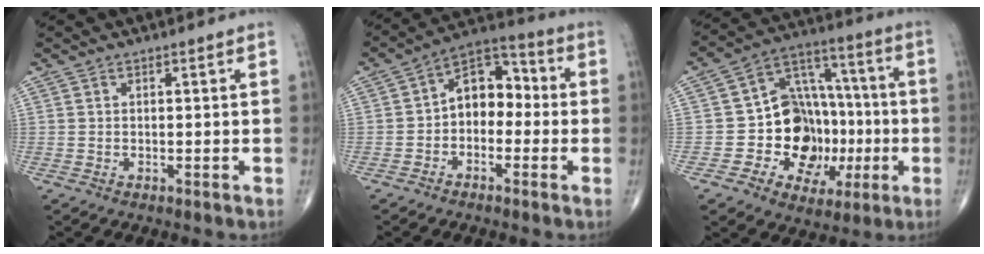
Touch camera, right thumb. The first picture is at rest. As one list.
[{"total": 9.5, "force": [-0.8, 6.6, 6.8], "torque": [-0.071, 0.042, -0.035]}, {"total": 17.9, "force": [-3.1, 13.7, 11.2], "torque": [-0.110, 0.040, -0.043]}]